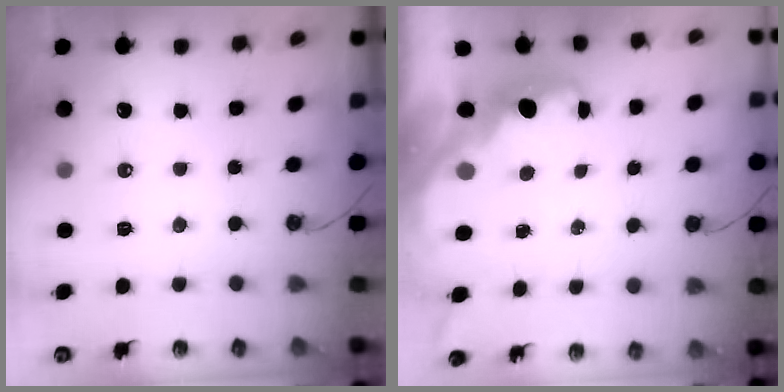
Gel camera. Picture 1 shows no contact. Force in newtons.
{"total": 2.4, "press": 2.3, "slide": 0.7}